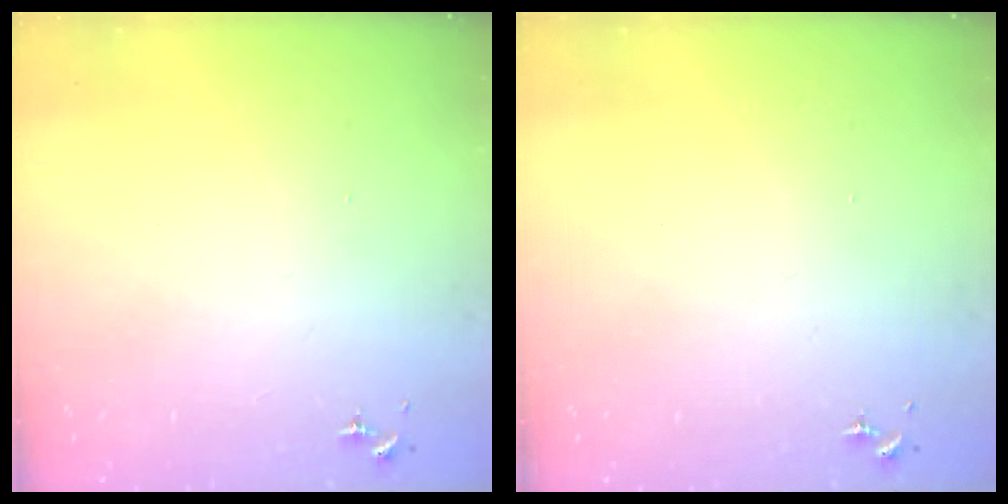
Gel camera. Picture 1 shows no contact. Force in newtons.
{"total": 0.0}